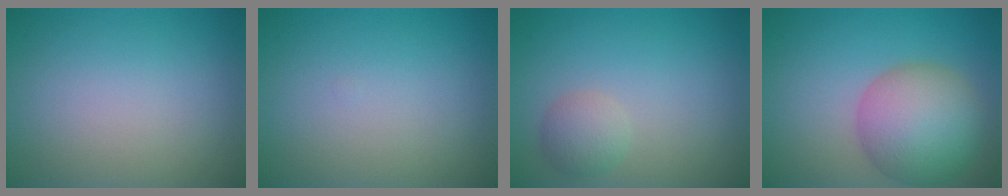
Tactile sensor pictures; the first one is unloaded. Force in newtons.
{"total": 0.0}
{"total": 2.0, "press": 2.0, "slide": 0.1}
{"total": 7.9, "press": 7.9, "slide": 0.4}